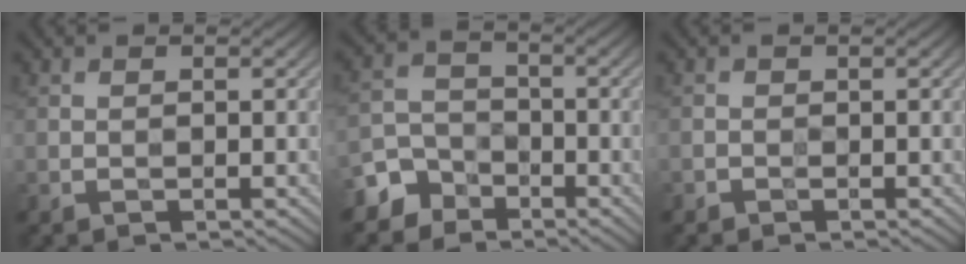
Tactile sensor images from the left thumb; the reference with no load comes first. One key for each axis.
{"total": 5.3, "fx": -3.8, "fy": 3.6, "fz": 0.8, "tx": -0.019, "ty": -0.006, "tz": -0.089}
{"total": 0.8, "fx": -0.5, "fy": 0.5, "fz": -0.4, "tx": 0.007, "ty": -0.005, "tz": -0.011}